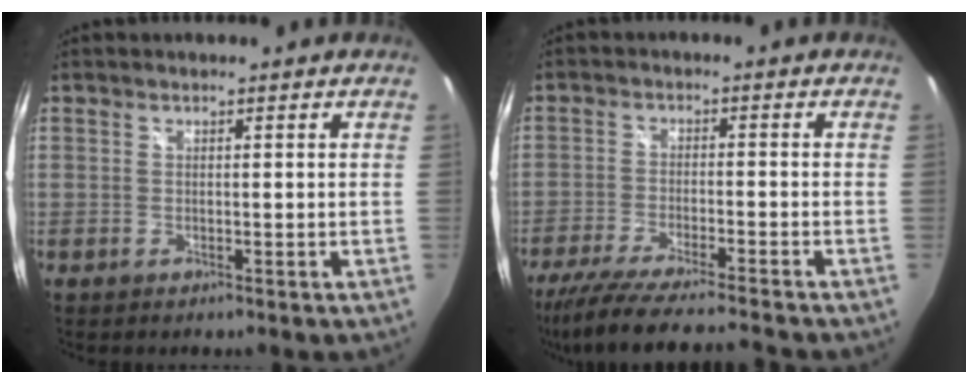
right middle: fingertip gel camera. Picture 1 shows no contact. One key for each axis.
{"total": 14.4, "fx": -12.8, "fy": 0.5, "fz": 6.7, "tx": -0.142, "ty": -0.030, "tz": -0.214}